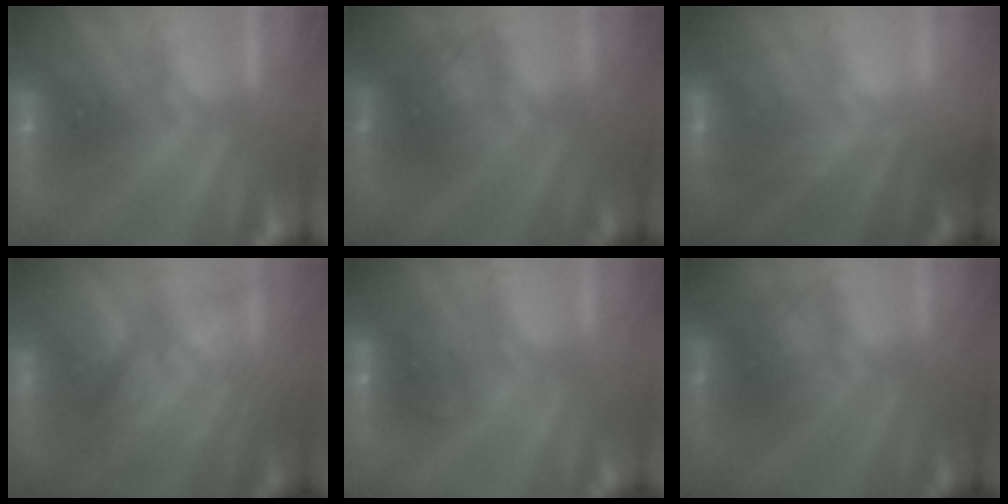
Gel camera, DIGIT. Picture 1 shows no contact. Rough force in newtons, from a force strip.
{"total": 2.0}
{"total": 2.0}
{"total": 8.3}
{"total": 2.3}
{"total": 2.0}